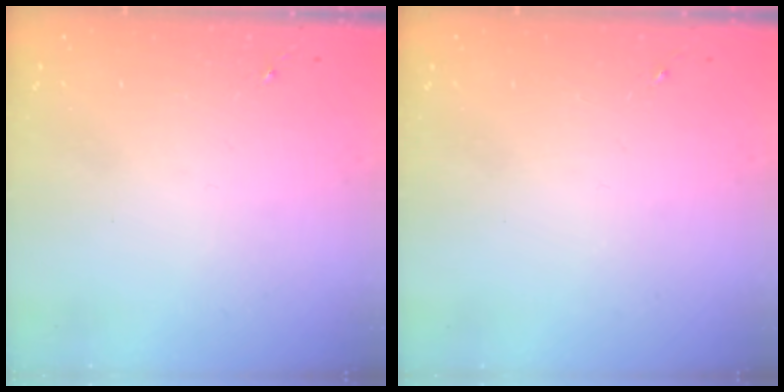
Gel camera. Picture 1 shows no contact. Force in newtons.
{"total": 0.0}